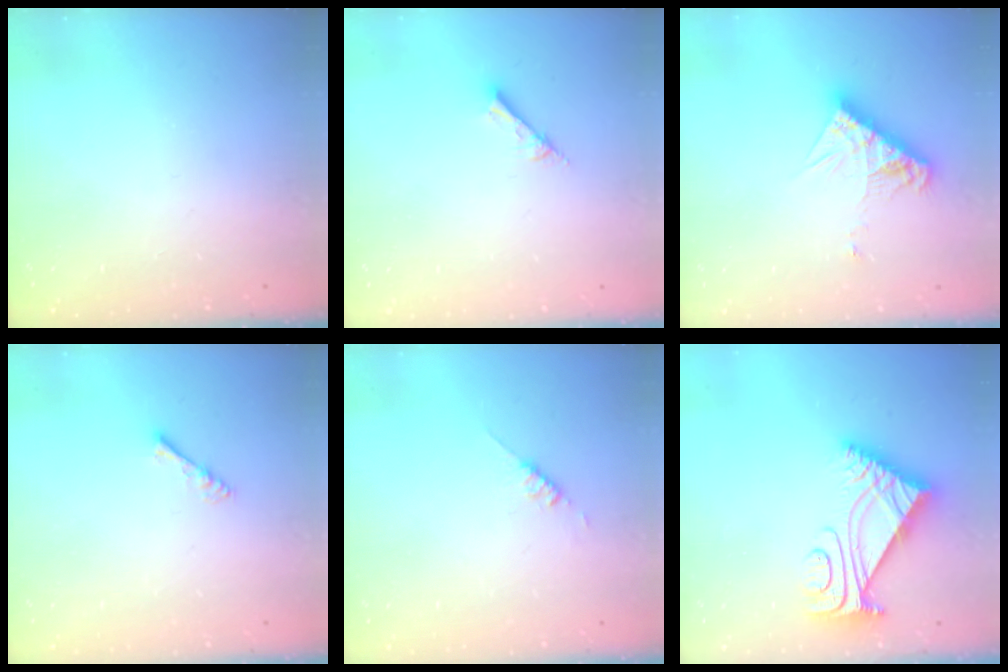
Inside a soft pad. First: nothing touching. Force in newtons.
{"total": 2.6, "press": 2.6, "slide": 0.1}
{"total": 10.5, "press": 10.4, "slide": 0.9}
{"total": 3.5, "press": 3.5, "slide": 0.6}
{"total": 2.6, "press": 2.6, "slide": 0.3}
{"total": 8.1, "press": 8.1, "slide": 1.0}